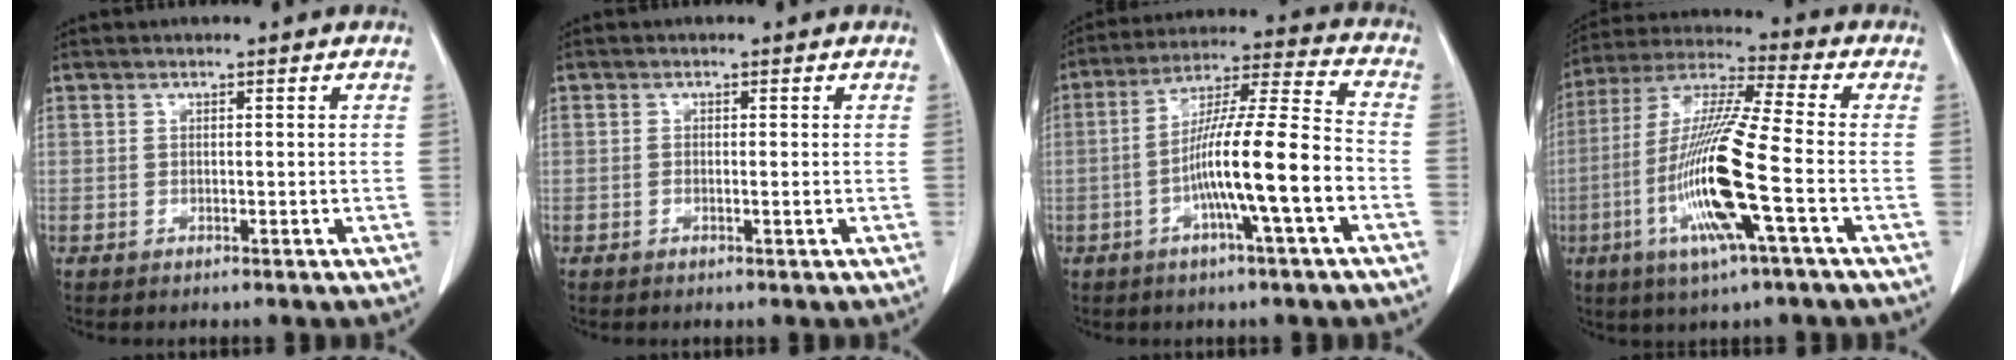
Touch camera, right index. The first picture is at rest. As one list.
[{"total": 0.7, "force": [-0.1, 0.1, 0.7], "torque": [-0.009, 0.001, 0.001]}, {"total": 13.5, "force": [-4.1, -0.2, 12.9], "torque": [-0.229, 0.010, -0.074]}, {"total": 16.0, "force": [-4.5, 0.0, 15.3], "torque": [-0.315, -0.014, -0.093]}]